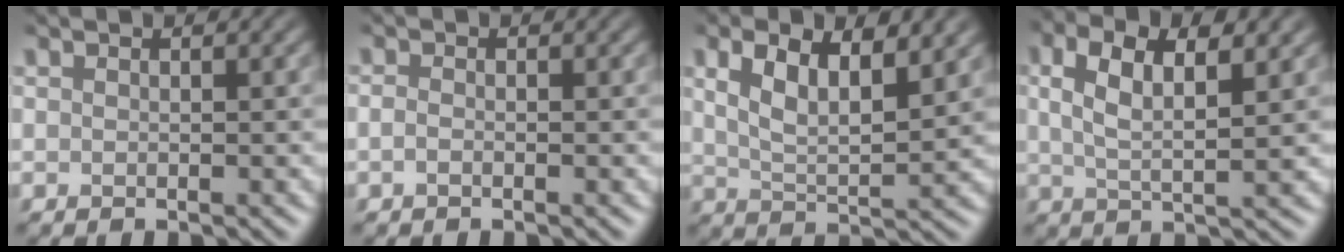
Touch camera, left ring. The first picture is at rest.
{"total": 0.7, "force": [-0.4, 0.3, 0.5], "torque": [-0.012, -0.003, -0.010]}
{"total": 5.7, "force": [2.5, 2.1, 4.6], "torque": [-0.090, 0.000, 0.044]}
{"total": 5.6, "force": [2.0, 2.1, 4.8], "torque": [-0.090, 0.004, 0.032]}